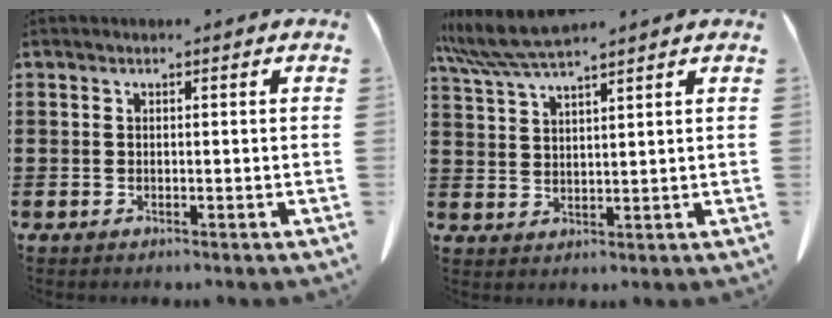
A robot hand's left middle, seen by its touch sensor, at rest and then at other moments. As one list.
[{"total": 6.5, "force": [5.5, 0.3, 3.4], "torque": [-0.089, -0.021, 0.099]}]